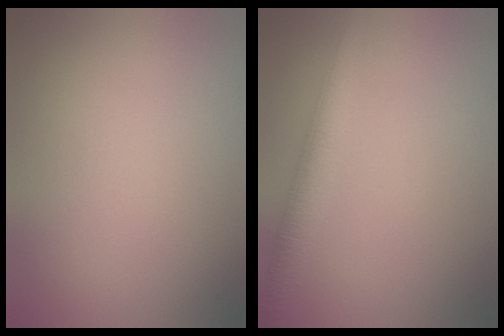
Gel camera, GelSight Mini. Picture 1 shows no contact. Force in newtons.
{"total": 3.9, "press": 3.9, "slide": 0.1}